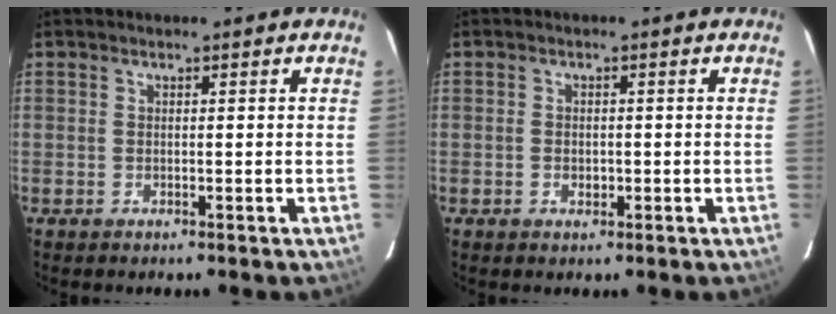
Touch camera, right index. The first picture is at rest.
{"total": 1.8, "force": [-0.5, 1.3, 1.1], "torque": [-0.020, 0.002, -0.008]}